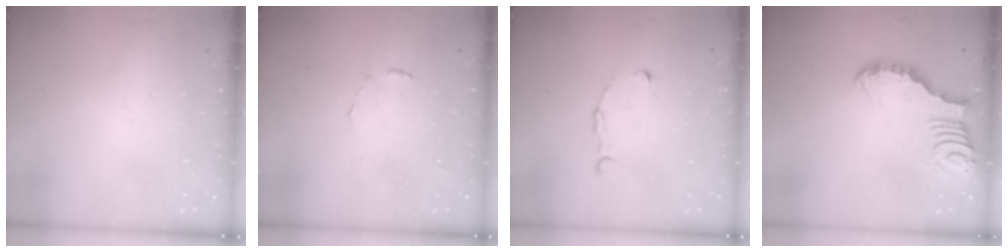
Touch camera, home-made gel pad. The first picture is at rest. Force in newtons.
{"total": 4.4, "press": 4.4, "slide": 0.2}
{"total": 2.8, "press": 2.8, "slide": 0.2}
{"total": 3.7, "press": 3.7, "slide": 0.3}